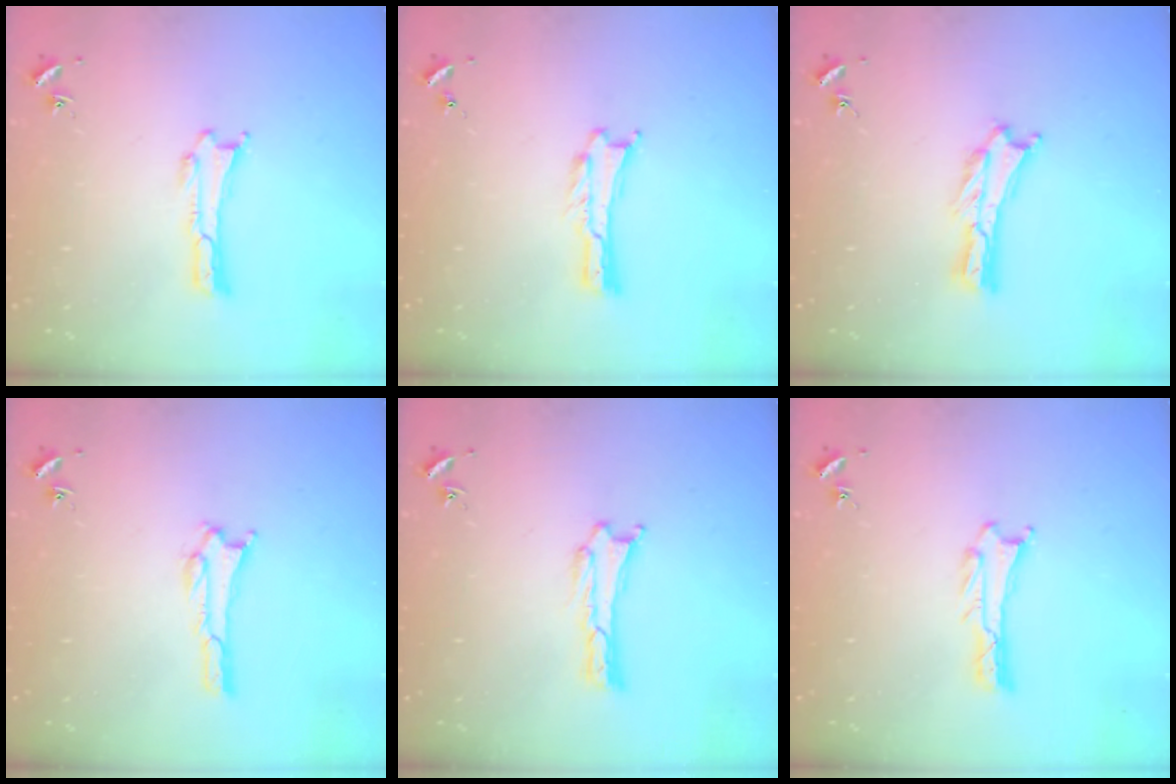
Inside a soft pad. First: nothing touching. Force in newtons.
{"total": 0.0}
{"total": 0.6, "press": 0.6, "slide": 0.2}
{"total": 1.5, "press": 1.5, "slide": 0.2}
{"total": 0.0}
{"total": 0.8, "press": 0.7, "slide": 0.1}